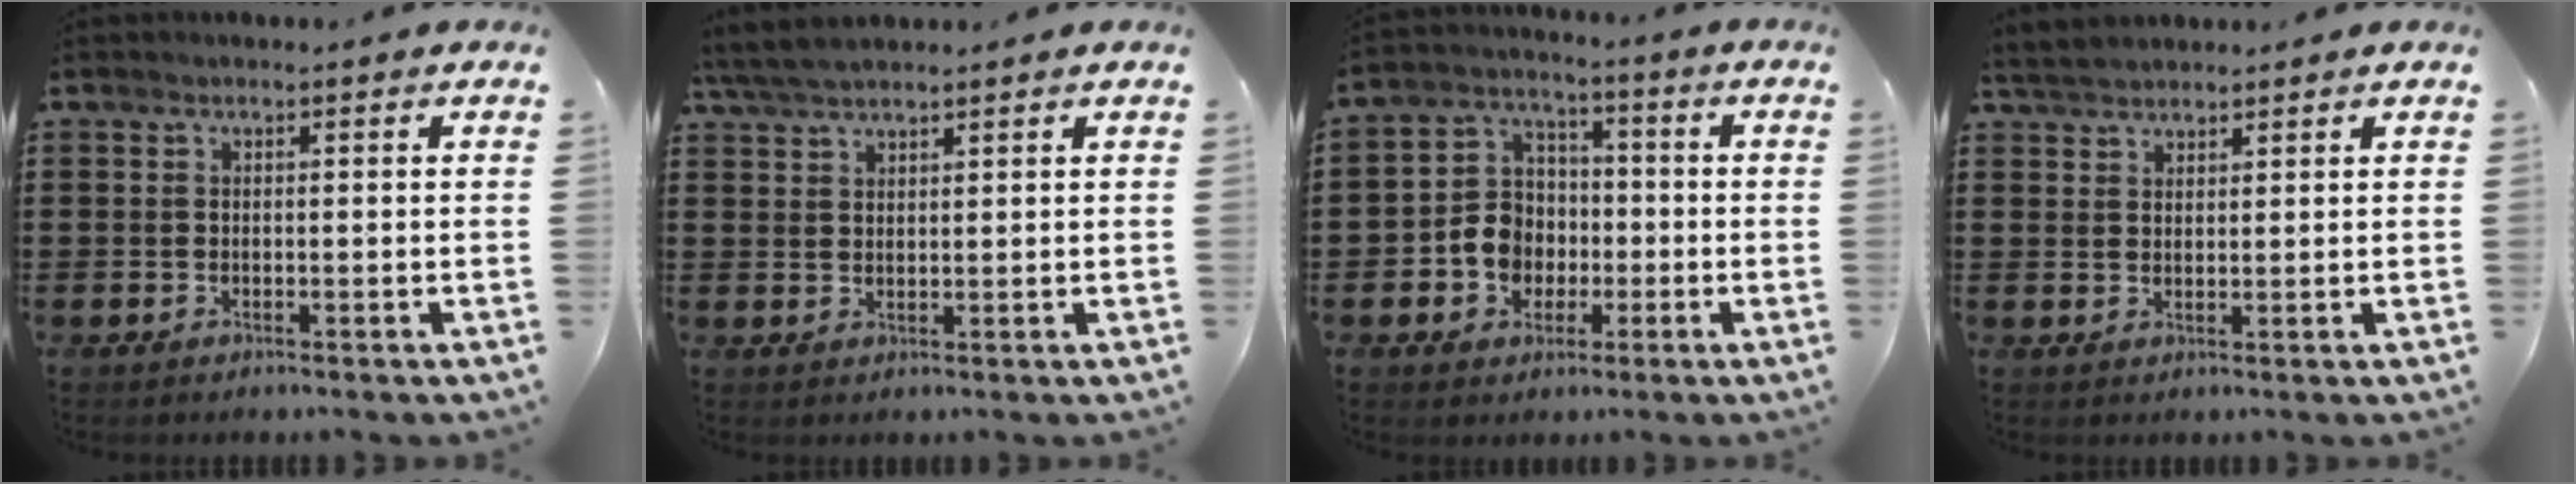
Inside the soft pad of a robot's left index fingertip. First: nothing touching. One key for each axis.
{"total": 3.6, "fx": 3.1, "fy": 0.6, "fz": 1.6, "tx": -0.040, "ty": 0.001, "tz": 0.060}
{"total": 7.2, "fx": -1.8, "fy": 6.5, "fz": 2.6, "tx": -0.076, "ty": 0.020, "tz": -0.033}
{"total": 2.6, "fx": 2.5, "fy": 0.6, "fz": 0.4, "tx": -0.015, "ty": 0.002, "tz": 0.050}